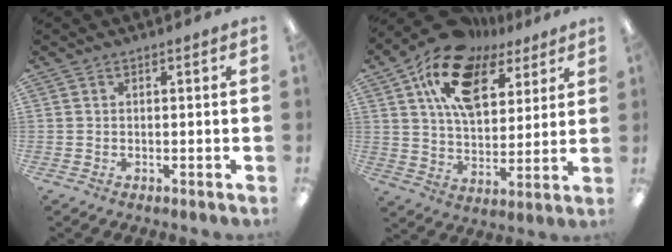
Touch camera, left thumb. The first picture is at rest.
{"total": 17.5, "force": [10.6, 9.6, 10.1], "torque": [-0.187, -0.039, 0.191]}